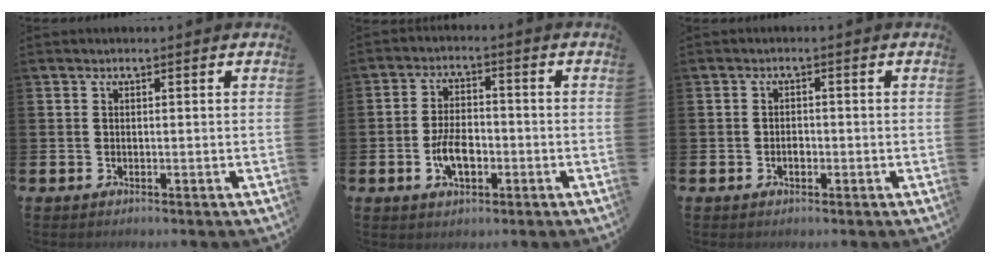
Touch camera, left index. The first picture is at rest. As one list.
[{"total": 5.5, "force": [-1.6, 2.9, 4.4], "torque": [-0.082, 0.007, -0.029]}, {"total": 1.3, "force": [-0.4, 0.9, 0.9], "torque": [-0.009, 0.000, -0.011]}]